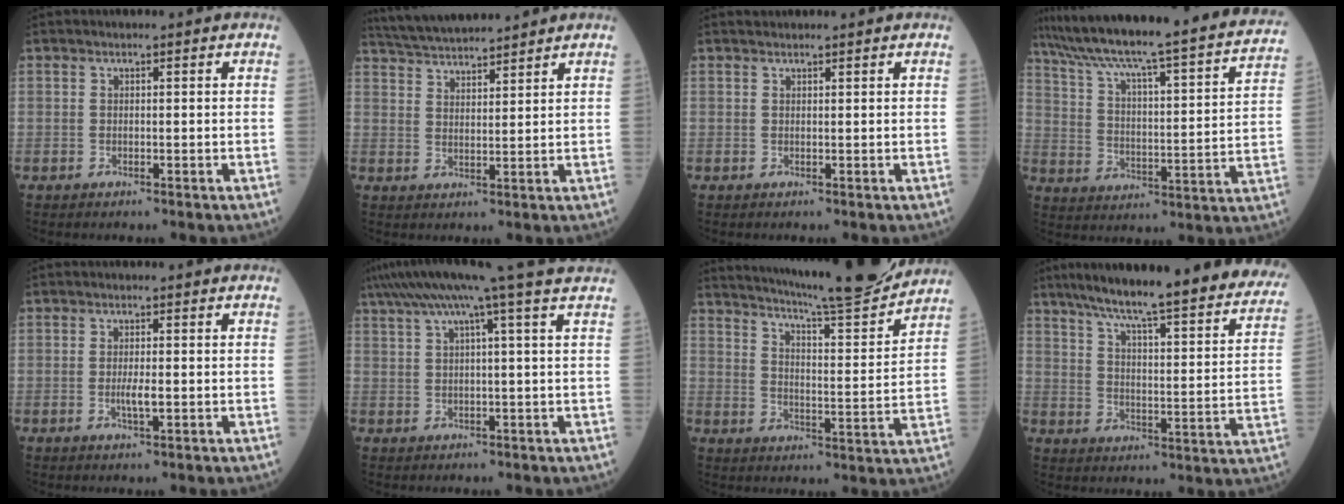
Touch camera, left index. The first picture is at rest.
{"total": 10.0, "force": [9.4, 0.4, 3.3], "torque": [-0.070, 0.030, 0.163]}
{"total": 2.2, "force": [2.1, 0.1, 0.7], "torque": [-0.008, 0.022, 0.031]}
{"total": 30.5, "force": [26.8, 1.8, 14.5], "torque": [-0.235, -0.041, 0.357]}
{"total": 2.2, "force": [-0.3, 0.3, 2.2], "torque": [-0.046, -0.003, -0.003]}
{"total": 12.8, "force": [9.6, -2.3, 8.1], "torque": [-0.140, 0.025, 0.128]}
{"total": 18.2, "force": [16.8, -0.1, 7.1], "torque": [-0.120, -0.035, 0.236]}
{"total": 32.1, "force": [27.8, 3.3, 15.7], "torque": [-0.233, -0.056, 0.349]}